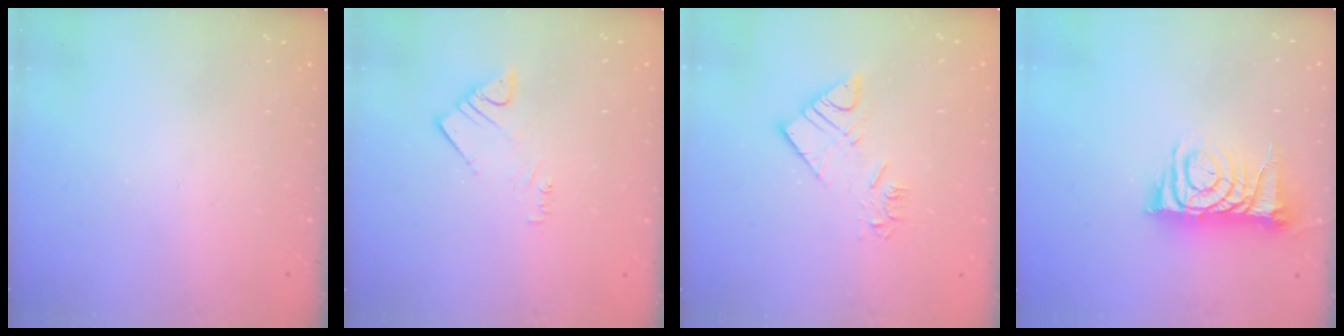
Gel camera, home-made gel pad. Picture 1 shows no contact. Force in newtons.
{"total": 3.1, "press": 3.0, "slide": 0.4}
{"total": 9.0, "press": 9.0, "slide": 0.4}
{"total": 10.3, "press": 10.3, "slide": 1.0}